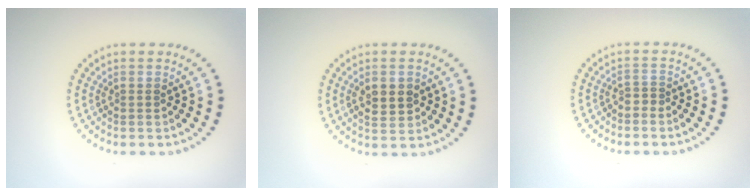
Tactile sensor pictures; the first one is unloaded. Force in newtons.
{"total": 2.8, "press": 2.8, "slide": 0.2}
{"total": 0.6, "press": 0.3, "slide": 0.5}